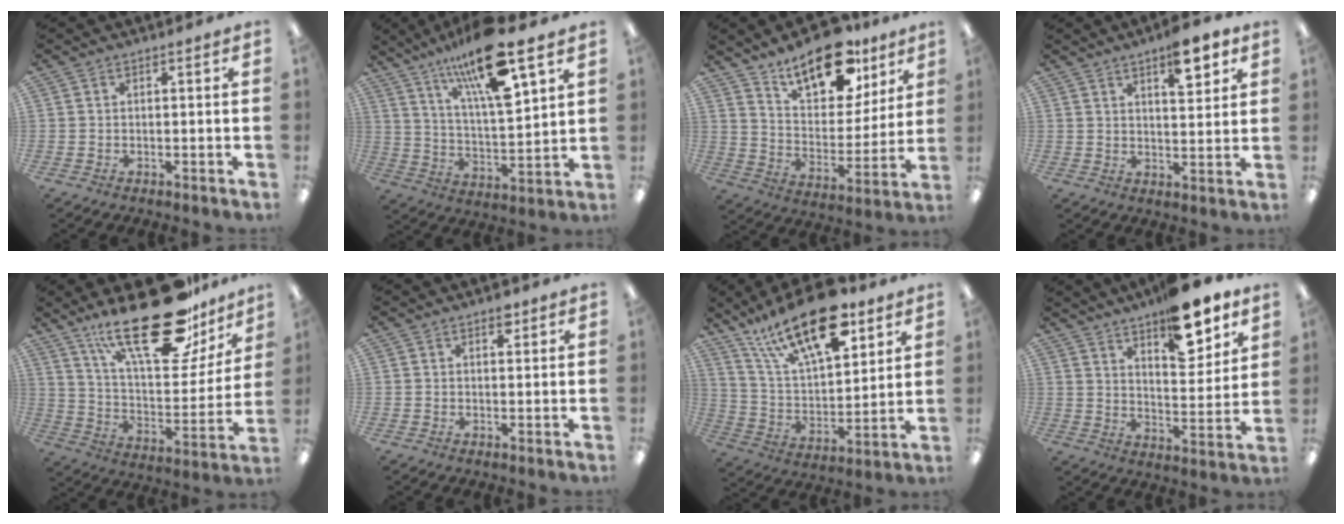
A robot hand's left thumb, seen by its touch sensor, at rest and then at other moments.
{"total": 17.9, "force": [12.5, 4.0, 12.2], "torque": [-0.209, -0.069, 0.201]}
{"total": 18.6, "force": [13.4, 8.7, 9.5], "torque": [-0.144, -0.082, 0.233]}
{"total": 8.9, "force": [5.9, 3.2, 5.8], "torque": [-0.056, -0.039, 0.091]}
{"total": 30.2, "force": [20.1, 11.4, 19.4], "torque": [-0.298, -0.115, 0.335]}
{"total": 2.6, "force": [1.7, 1.4, 1.4], "torque": [-0.005, -0.007, 0.025]}
{"total": 22.7, "force": [14.5, 9.5, 14.6], "torque": [-0.253, -0.074, 0.247]}
{"total": 15.8, "force": [11.8, 6.0, 8.6], "torque": [-0.106, -0.077, 0.198]}